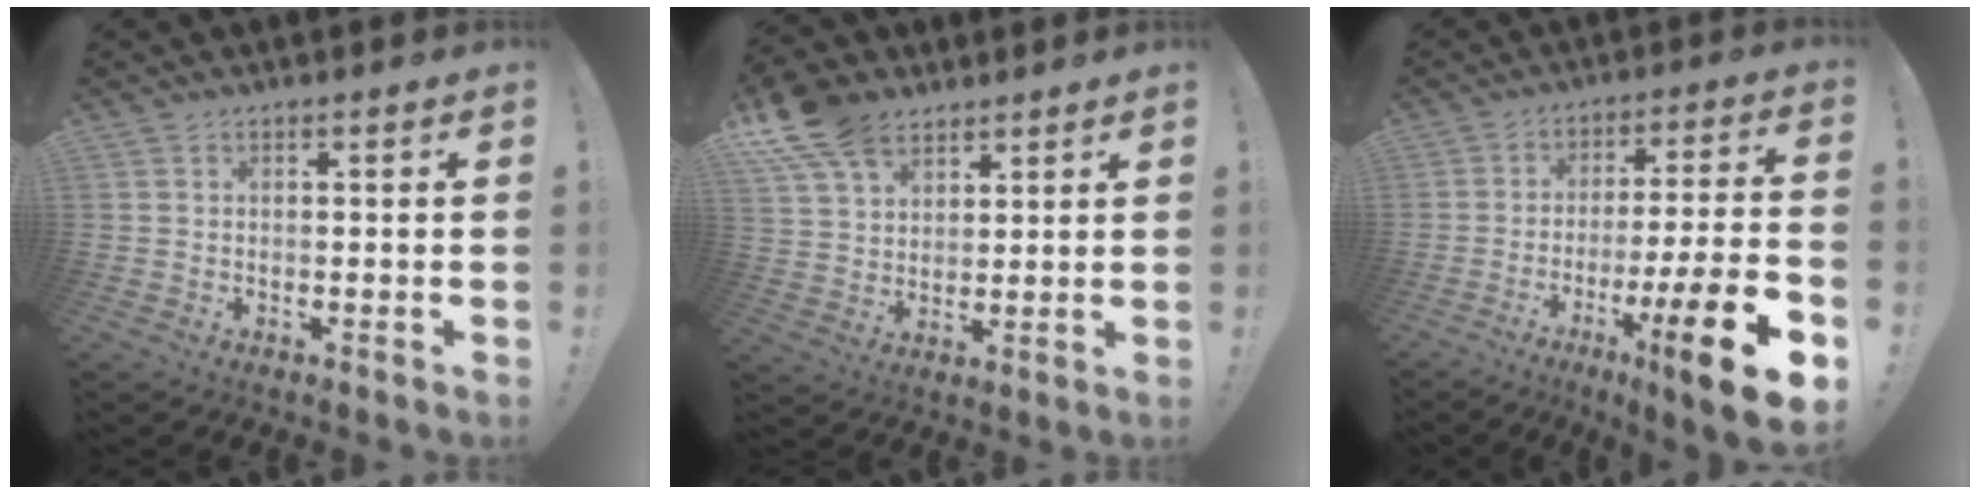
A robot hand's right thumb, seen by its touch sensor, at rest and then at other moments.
{"total": 12.5, "force": [8.3, 7.6, 5.4], "torque": [-0.105, -0.039, 0.162]}
{"total": 18.1, "force": [-8.5, 1.4, 16.0], "torque": [-0.252, 0.039, -0.128]}